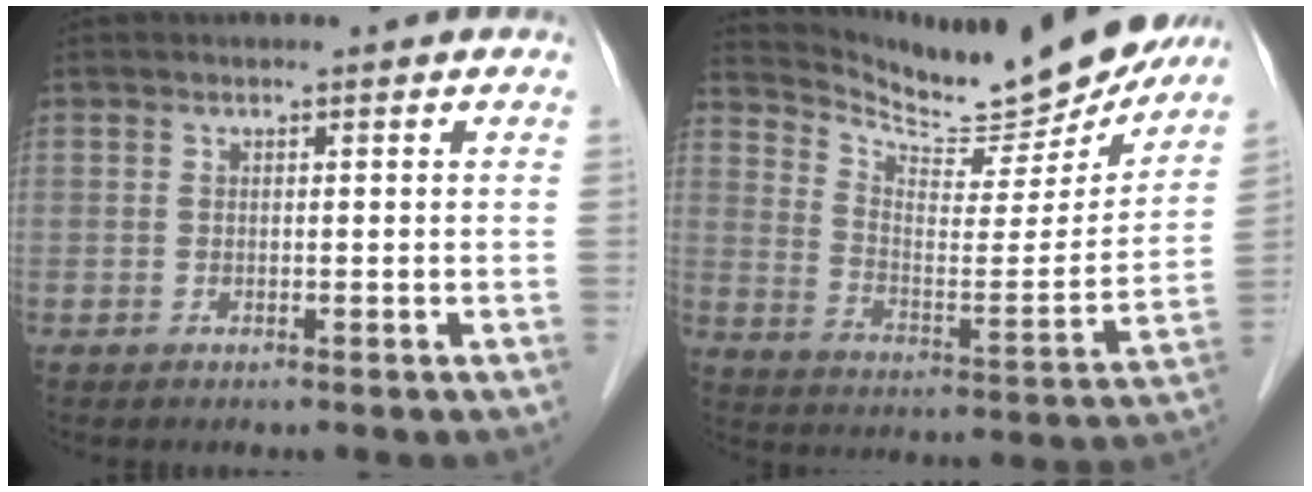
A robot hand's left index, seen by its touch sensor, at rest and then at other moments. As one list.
[{"total": 18.9, "force": [17.8, 2.4, 6.0], "torque": [-0.109, -0.046, 0.262]}]